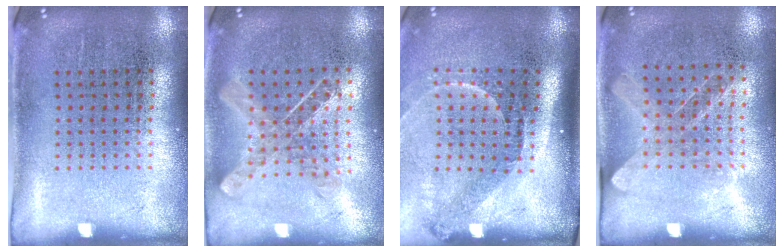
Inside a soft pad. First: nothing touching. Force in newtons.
{"total": 0.7, "press": 0.7, "slide": 0.1}
{"total": 2.2, "press": 1.5, "slide": 1.6}
{"total": 1.3, "press": 1.0, "slide": 0.8}